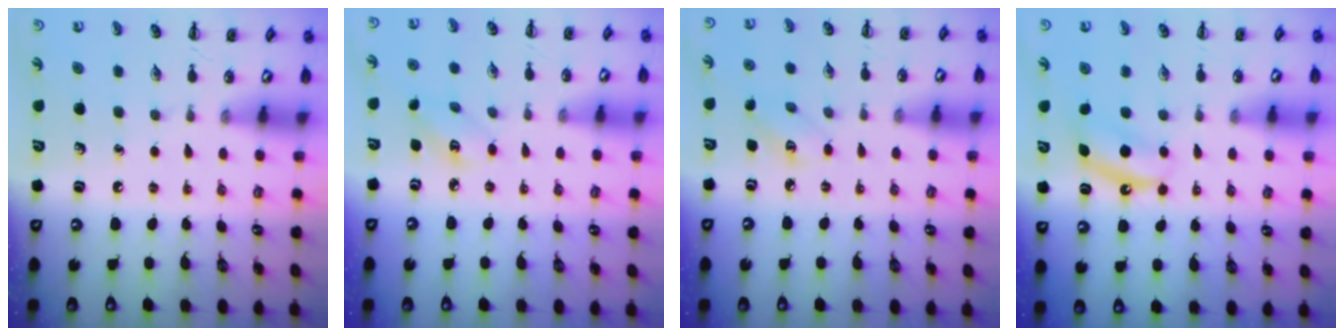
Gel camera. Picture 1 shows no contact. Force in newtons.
{"total": 3.4, "press": 3.3, "slide": 0.9}
{"total": 3.6, "press": 3.5, "slide": 1.1}
{"total": 5.7, "press": 5.5, "slide": 1.4}